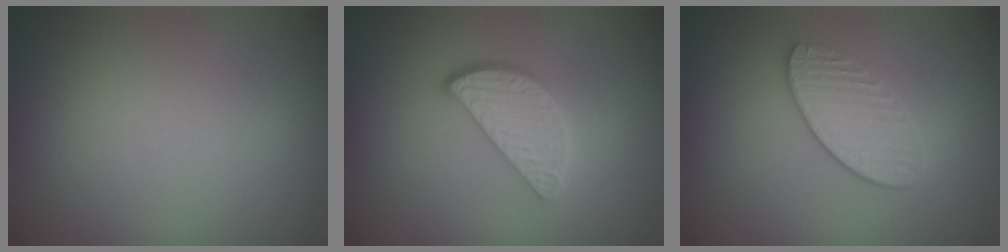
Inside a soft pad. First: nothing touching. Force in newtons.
{"total": 4.0, "press": 3.2, "slide": 2.4}
{"total": 2.7, "press": 2.4, "slide": 1.2}